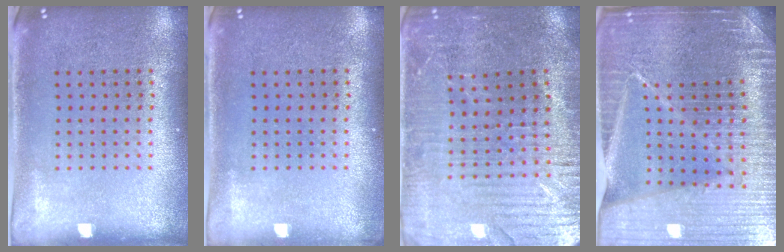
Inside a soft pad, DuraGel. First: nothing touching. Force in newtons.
{"total": 0.5, "press": 0.5, "slide": 0.2}
{"total": 3.2, "press": 3.1, "slide": 0.6}
{"total": 5.7, "press": 5.1, "slide": 2.4}